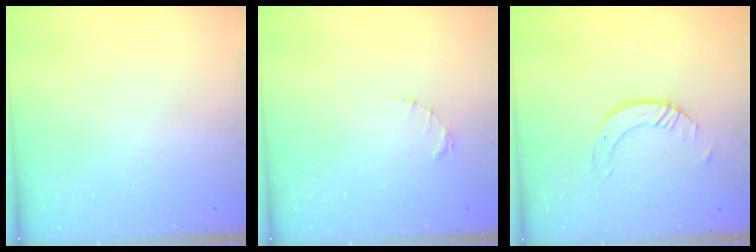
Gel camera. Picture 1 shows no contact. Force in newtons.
{"total": 1.6, "press": 1.5, "slide": 0.3}
{"total": 6.5, "press": 6.4, "slide": 0.7}